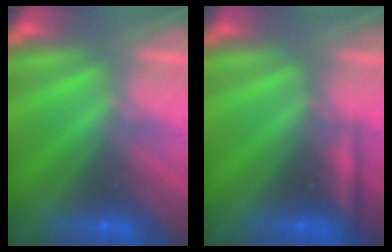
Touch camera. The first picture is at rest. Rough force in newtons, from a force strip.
{"total": 2.3}